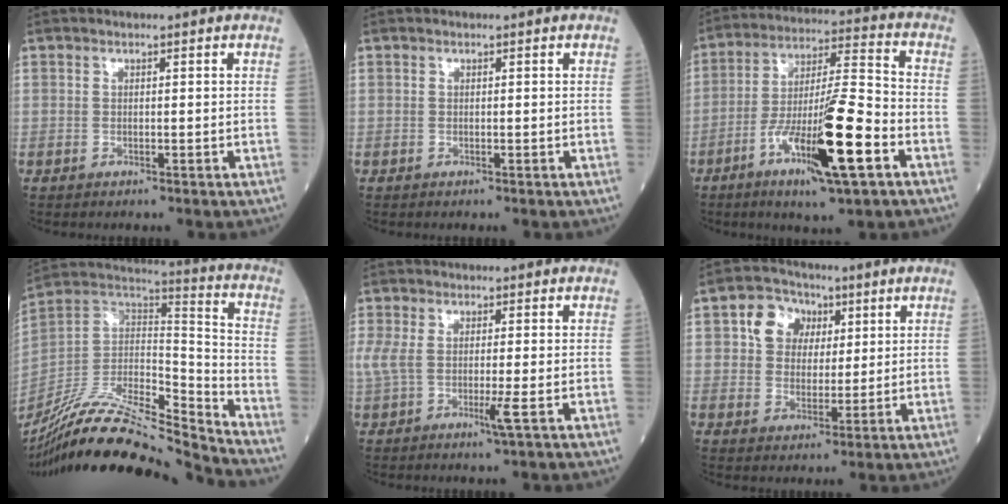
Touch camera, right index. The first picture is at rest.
{"total": 0.0}
{"total": 16.1, "force": [-6.7, 1.0, 14.6], "torque": [-0.265, -0.012, -0.113]}
{"total": 23.2, "force": [-21.0, 1.3, 9.6], "torque": [-0.206, 0.004, -0.374]}
{"total": 5.2, "force": [-0.6, 0.5, 5.2], "torque": [-0.125, -0.002, -0.011]}
{"total": 7.3, "force": [2.8, 5.8, 3.3], "torque": [-0.063, 0.024, 0.051]}